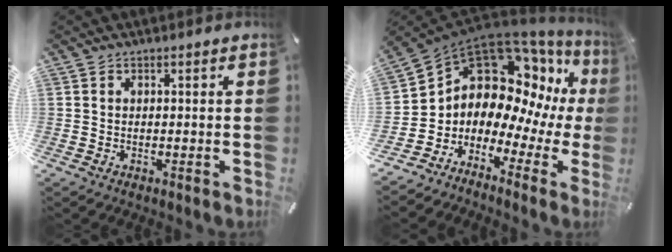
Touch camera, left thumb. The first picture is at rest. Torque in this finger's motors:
{"motor_torque": [0.24, 1.87, 1.53, 1.24, 0.16]}